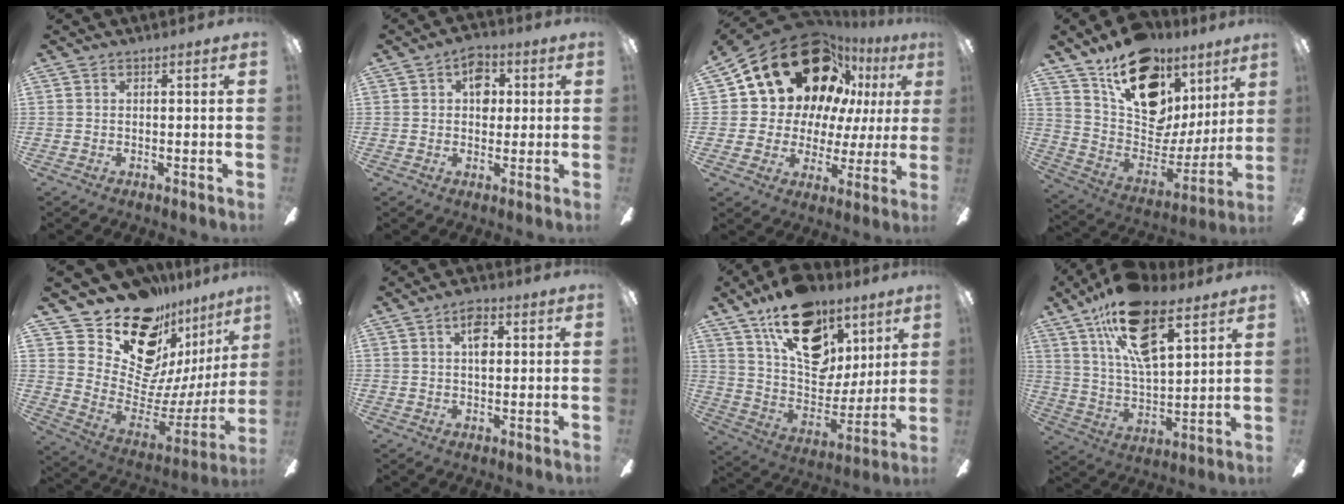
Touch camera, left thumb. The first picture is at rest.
{"total": 6.3, "force": [1.9, 4.5, 4.0], "torque": [-0.044, 0.001, 0.026]}
{"total": 24.9, "force": [14.3, 16.0, 12.6], "torque": [-0.208, -0.079, 0.276]}
{"total": 19.6, "force": [12.8, 11.5, 9.4], "torque": [-0.145, -0.089, 0.234]}
{"total": 19.7, "force": [15.0, 9.6, 8.4], "torque": [-0.141, -0.125, 0.276]}
{"total": 5.1, "force": [1.8, 2.6, 4.0], "torque": [-0.060, 0.000, 0.024]}
{"total": 21.7, "force": [11.9, 13.2, 12.5], "torque": [-0.190, -0.053, 0.213]}
{"total": 19.2, "force": [11.3, 8.5, 13.1], "torque": [-0.227, -0.039, 0.196]}